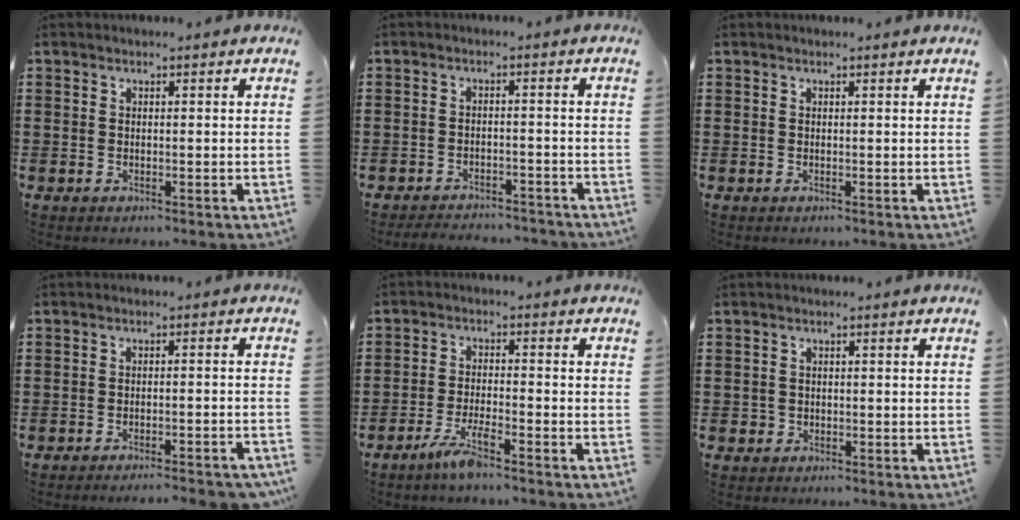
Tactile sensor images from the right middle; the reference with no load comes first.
{"total": 3.0, "force": [-3.0, 0.3, 0.2], "torque": [-0.008, 0.001, -0.063]}
{"total": 0.0}
{"total": 2.9, "force": [-2.8, -0.2, 0.8], "torque": [-0.014, 0.000, -0.057]}
{"total": 4.2, "force": [-3.1, 0.4, 2.8], "torque": [-0.059, -0.002, -0.060]}
{"total": 0.7, "force": [-0.2, 0.7, 0.1], "torque": [-0.004, 0.005, -0.006]}